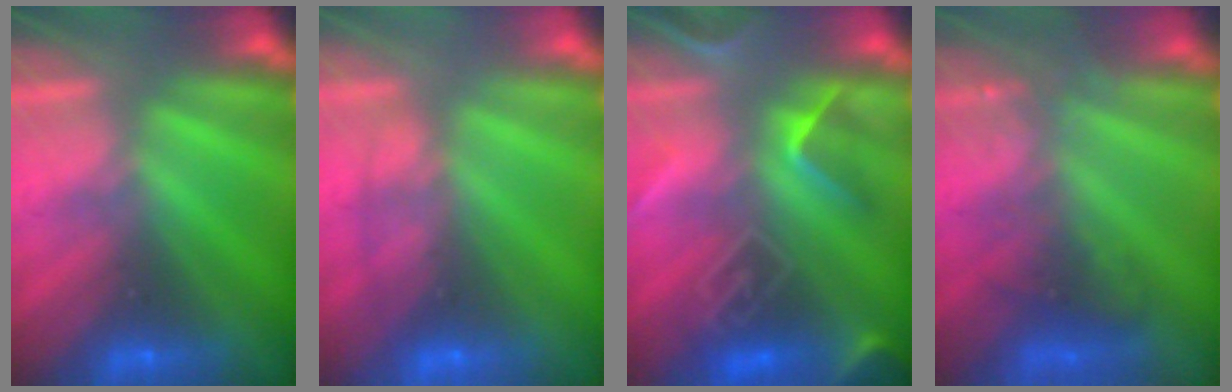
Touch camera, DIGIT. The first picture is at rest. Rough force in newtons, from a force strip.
{"total": 1.6}
{"total": 8.4}
{"total": 2.9}